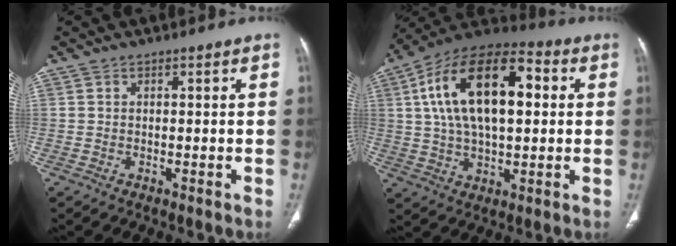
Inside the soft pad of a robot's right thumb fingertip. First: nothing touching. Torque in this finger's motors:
{"motor_torque": [-0.43, 3.70, 1.60, 0.55, 0.44]}